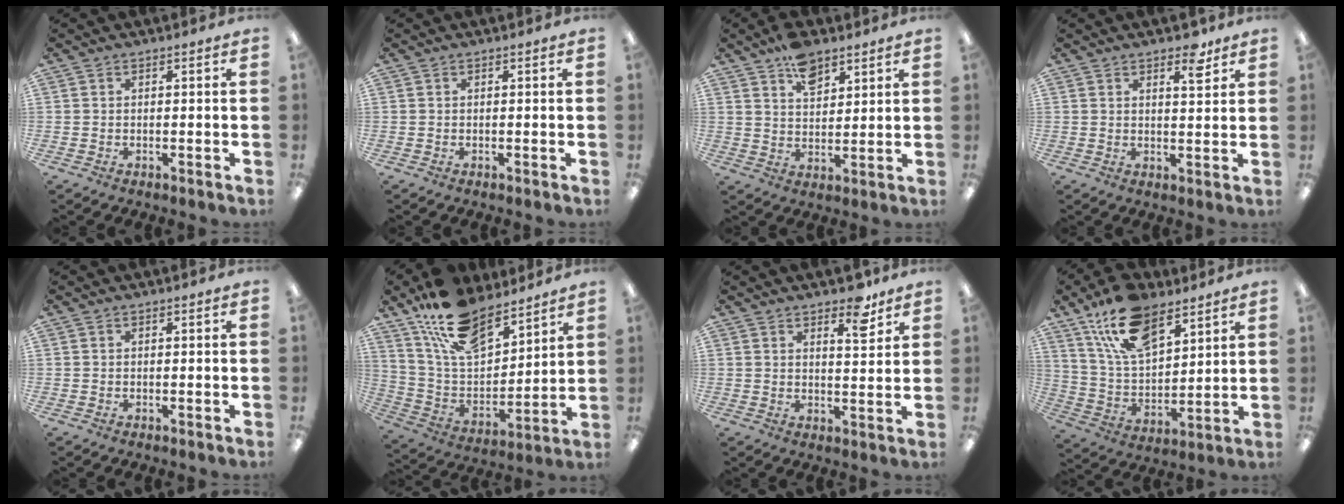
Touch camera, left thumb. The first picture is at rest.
{"total": 0.0}
{"total": 8.1, "force": [5.5, 4.4, 4.1], "torque": [-0.055, -0.028, 0.096]}
{"total": 5.6, "force": [4.1, 2.1, 3.3], "torque": [-0.034, -0.023, 0.065]}
{"total": 0.0}
{"total": 18.5, "force": [14.2, 8.3, 8.6], "torque": [-0.174, -0.076, 0.259]}
{"total": 7.2, "force": [5.4, 2.7, 4.0], "torque": [-0.035, -0.035, 0.087]}
{"total": 17.3, "force": [11.6, 8.4, 9.7], "torque": [-0.185, -0.046, 0.211]}